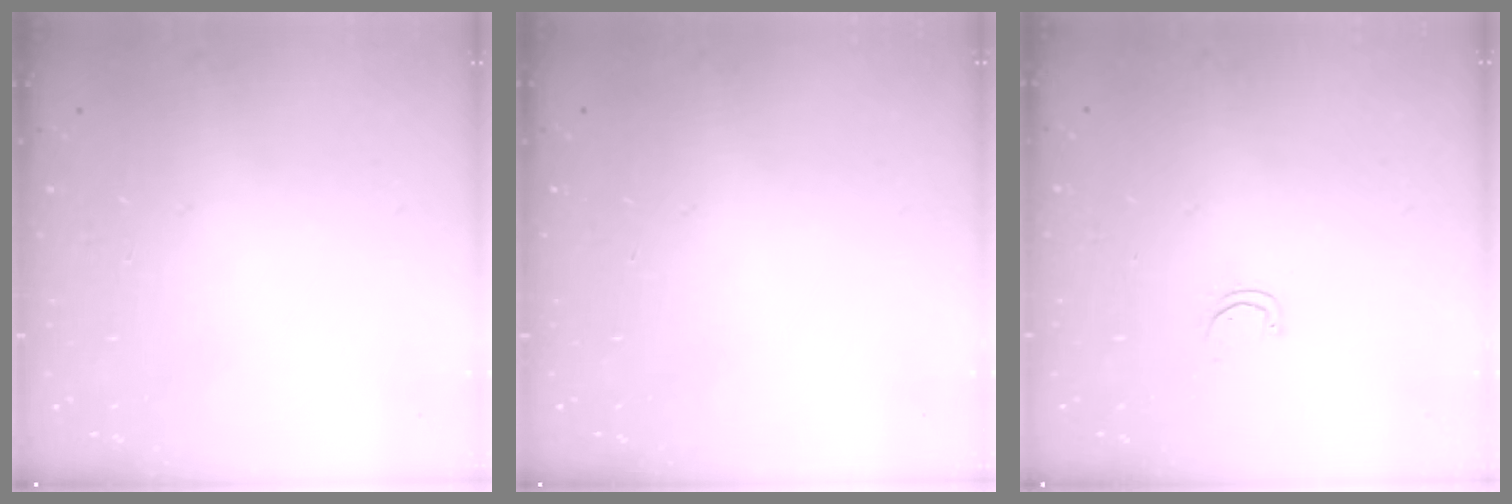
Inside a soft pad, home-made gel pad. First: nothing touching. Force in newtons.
{"total": 0.0}
{"total": 4.6, "press": 4.4, "slide": 1.2}